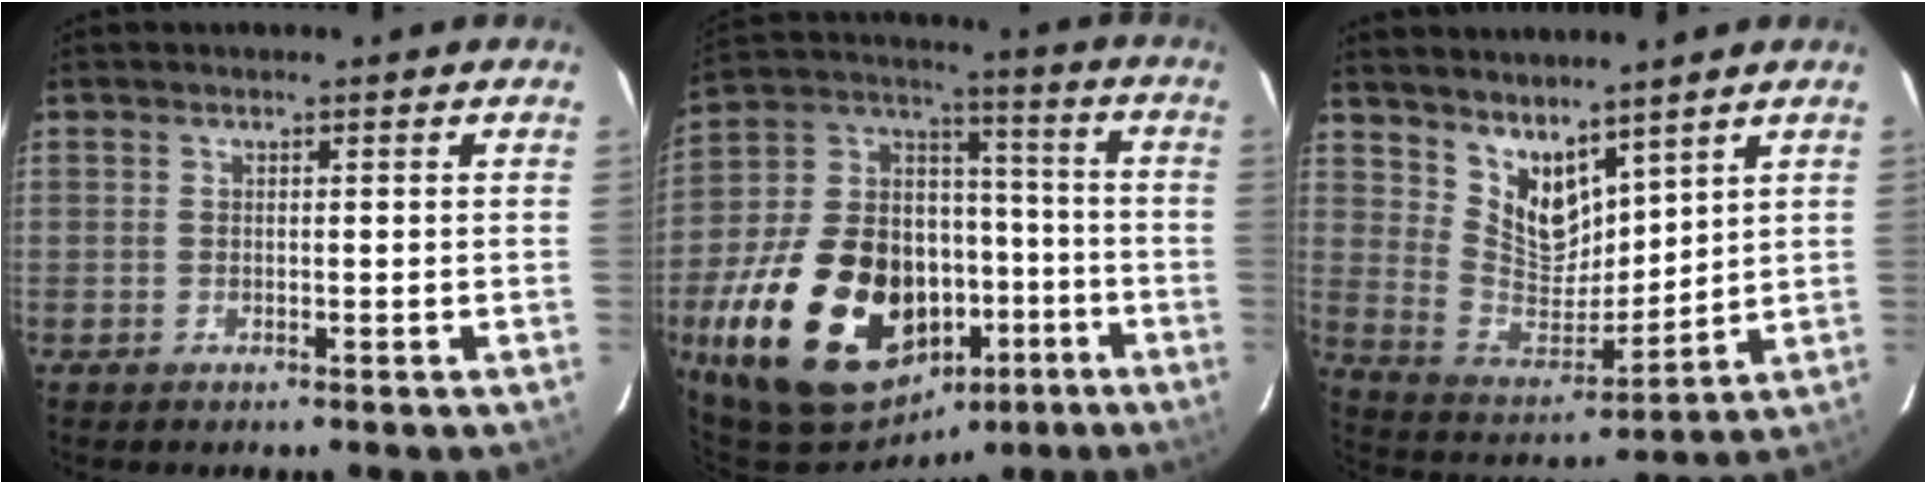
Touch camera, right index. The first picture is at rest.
{"total": 29.1, "force": [-13.5, 17.2, 19.2], "torque": [-0.388, 0.015, -0.196]}
{"total": 11.1, "force": [8.4, 5.3, 5.1], "torque": [-0.094, -0.006, 0.175]}